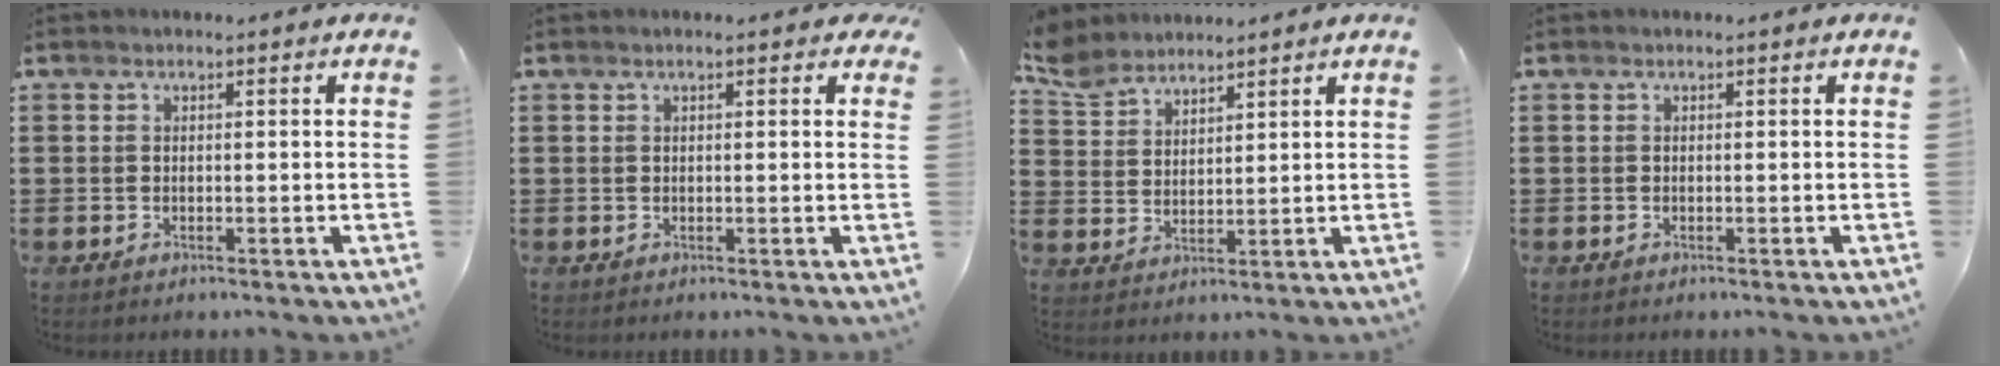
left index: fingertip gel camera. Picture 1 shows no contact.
{"total": 1.1, "force": [0.6, 0.1, 0.9], "torque": [-0.019, 0.002, 0.010]}
{"total": 5.0, "force": [4.6, 1.8, 0.8], "torque": [-0.036, -0.011, 0.087]}
{"total": 0.0}